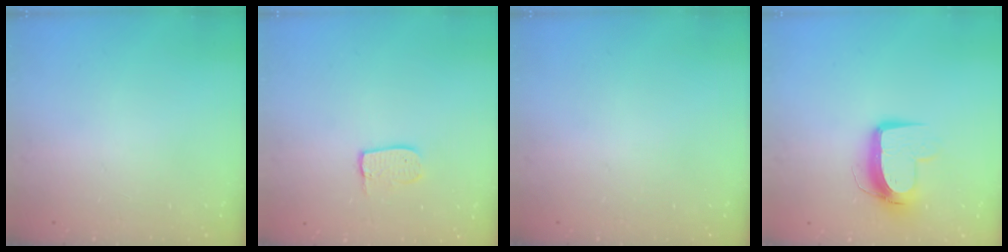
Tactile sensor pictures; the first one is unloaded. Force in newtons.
{"total": 5.5, "press": 5.5, "slide": 0.4}
{"total": 0.0}
{"total": 10.3, "press": 10.3, "slide": 0.8}